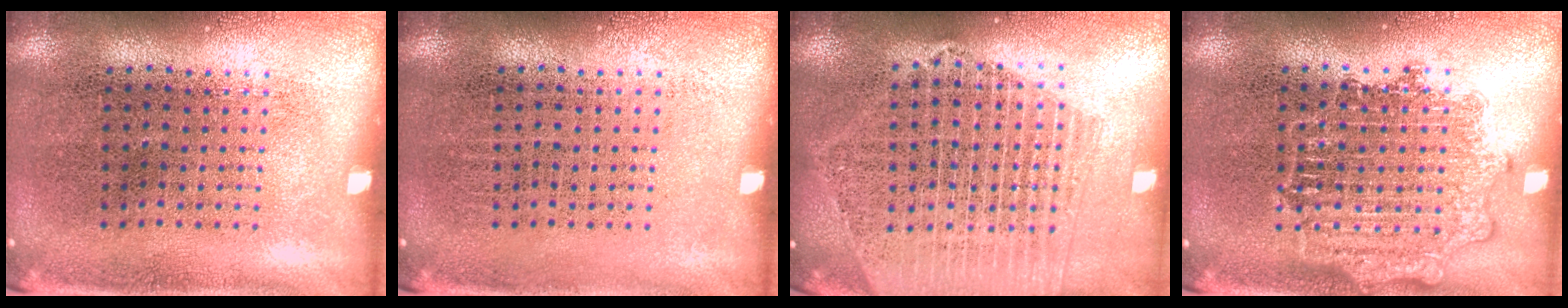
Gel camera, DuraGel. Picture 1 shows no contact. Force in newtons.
{"total": 0.0}
{"total": 2.0, "press": 1.8, "slide": 0.9}
{"total": 2.6, "press": 2.6, "slide": 0.4}